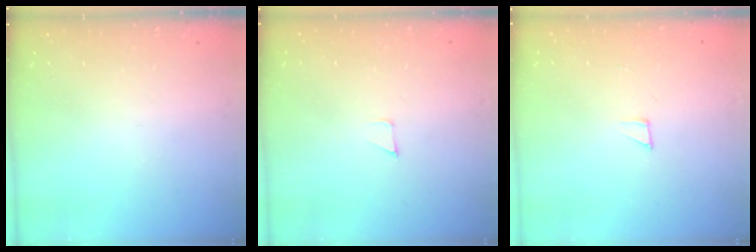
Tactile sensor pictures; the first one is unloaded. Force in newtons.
{"total": 2.6, "press": 2.6, "slide": 0.2}
{"total": 2.1, "press": 2.1, "slide": 0.1}